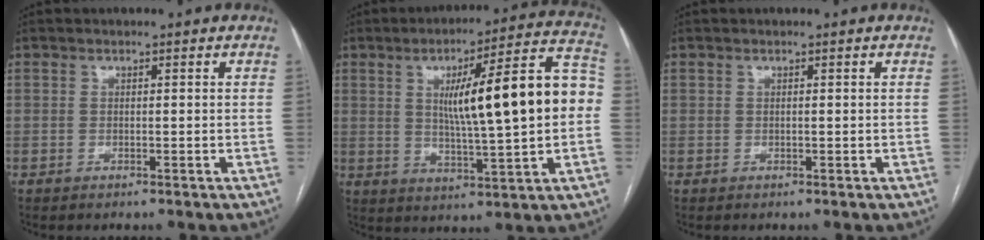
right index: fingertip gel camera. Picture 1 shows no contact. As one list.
[{"total": 18.0, "force": [1.7, 1.8, 17.9], "torque": [-0.259, 0.032, 0.025]}, {"total": 0.0}]